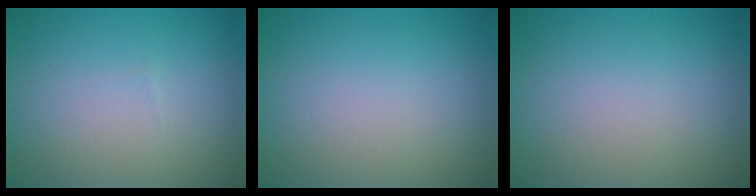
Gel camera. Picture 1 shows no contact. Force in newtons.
{"total": 0.0}
{"total": 0.0}